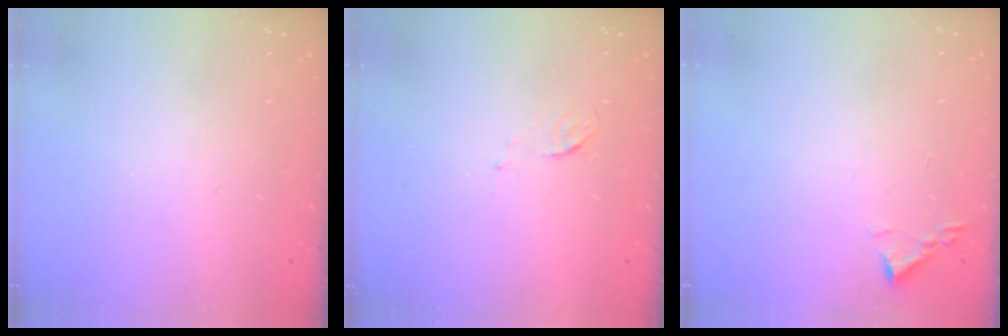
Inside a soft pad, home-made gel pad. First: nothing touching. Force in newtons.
{"total": 3.9, "press": 3.9, "slide": 0.4}
{"total": 1.8, "press": 1.7, "slide": 0.2}